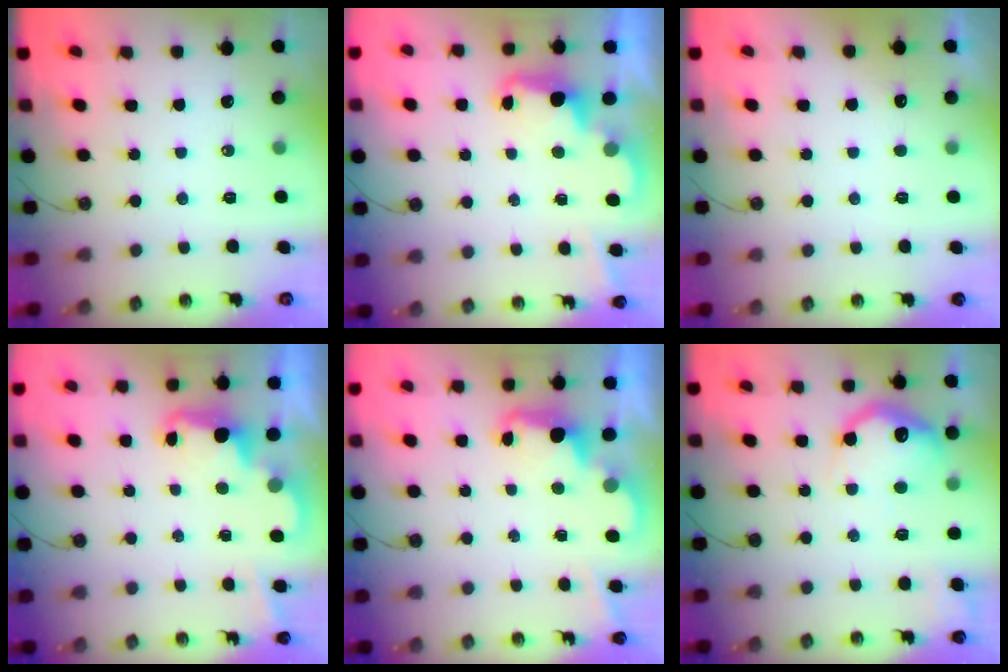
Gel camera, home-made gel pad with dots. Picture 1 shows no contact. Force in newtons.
{"total": 2.5, "press": 2.5, "slide": 0.6}
{"total": 2.6, "press": 2.4, "slide": 1.0}
{"total": 2.5, "press": 2.5, "slide": 0.6}
{"total": 2.5, "press": 2.4, "slide": 0.6}
{"total": 15.2, "press": 15.1, "slide": 1.1}